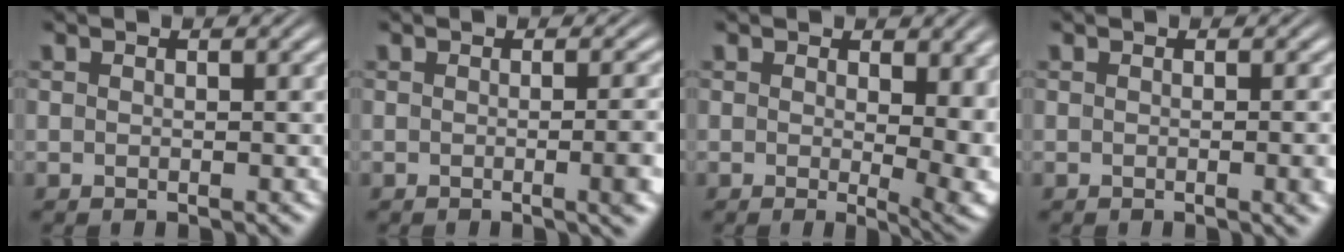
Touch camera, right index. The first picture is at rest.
{"total": 2.4, "force": [-0.6, 0.1, 2.3], "torque": [-0.025, 0.004, -0.014]}
{"total": 3.4, "force": [0.2, 1.1, 3.2], "torque": [-0.031, -0.016, 0.003]}
{"total": 1.1, "force": [-0.2, -0.1, 1.1], "torque": [-0.010, 0.002, -0.006]}